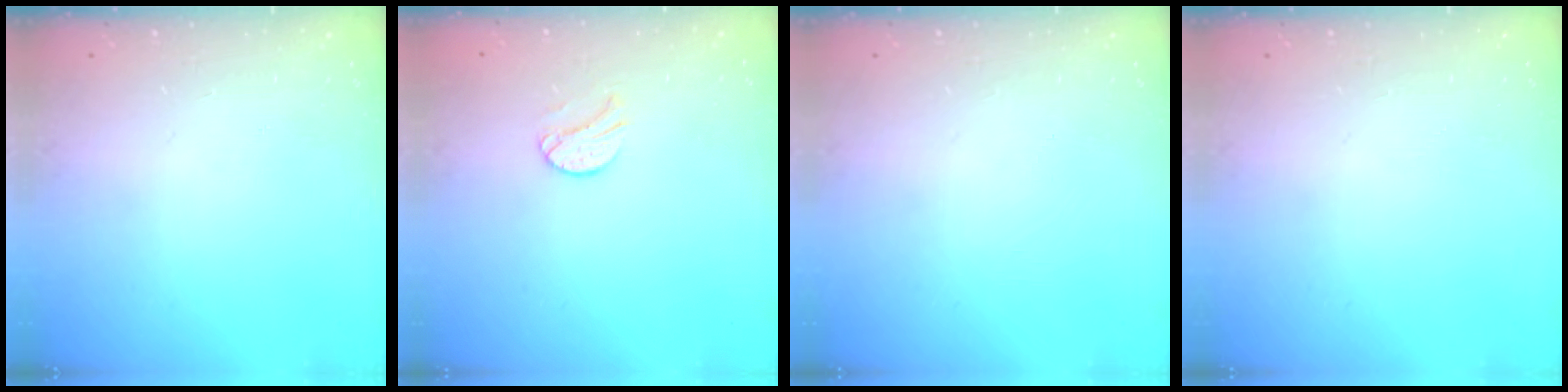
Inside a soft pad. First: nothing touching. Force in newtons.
{"total": 9.2, "press": 9.2, "slide": 0.6}
{"total": 0.0}
{"total": 0.0}